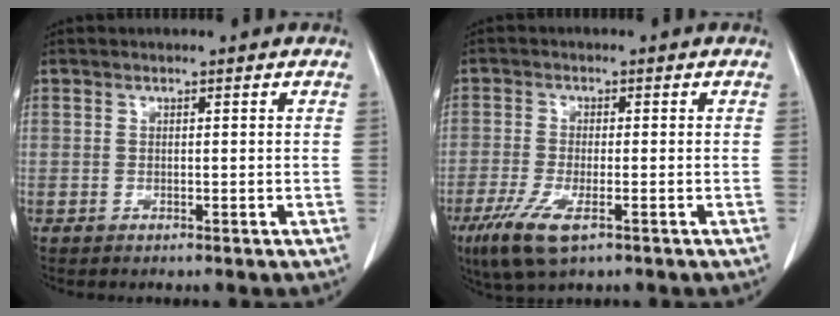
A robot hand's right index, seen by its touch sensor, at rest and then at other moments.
{"total": 7.2, "force": [-4.1, 1.9, 5.6], "torque": [-0.117, -0.020, -0.071]}